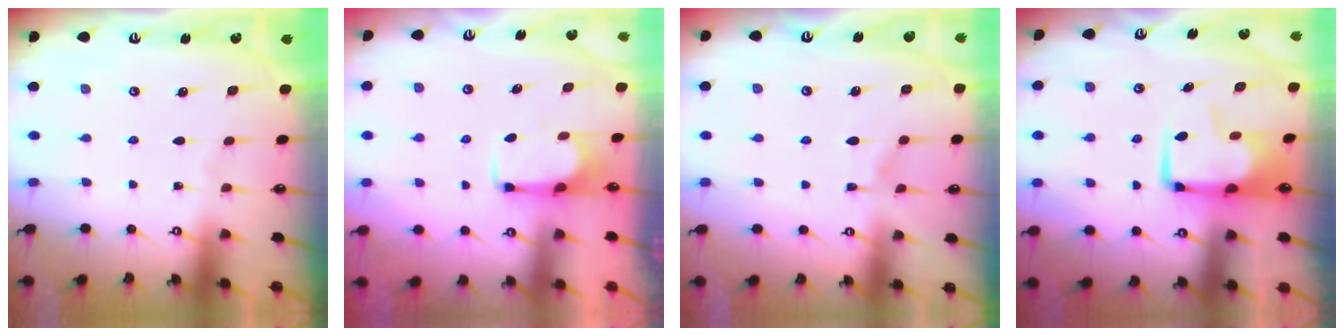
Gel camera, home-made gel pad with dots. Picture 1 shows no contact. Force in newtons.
{"total": 2.8, "press": 2.8, "slide": 0.5}
{"total": 6.5, "press": 6.4, "slide": 0.8}
{"total": 7.0, "press": 6.9, "slide": 1.0}